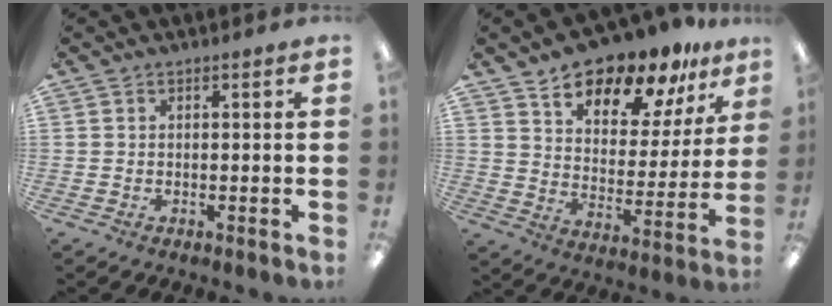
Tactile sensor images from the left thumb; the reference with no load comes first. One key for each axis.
{"total": 14.9, "fx": 12.7, "fy": 5.7, "fz": 5.3, "tx": -0.095, "ty": -0.090, "tz": 0.226}